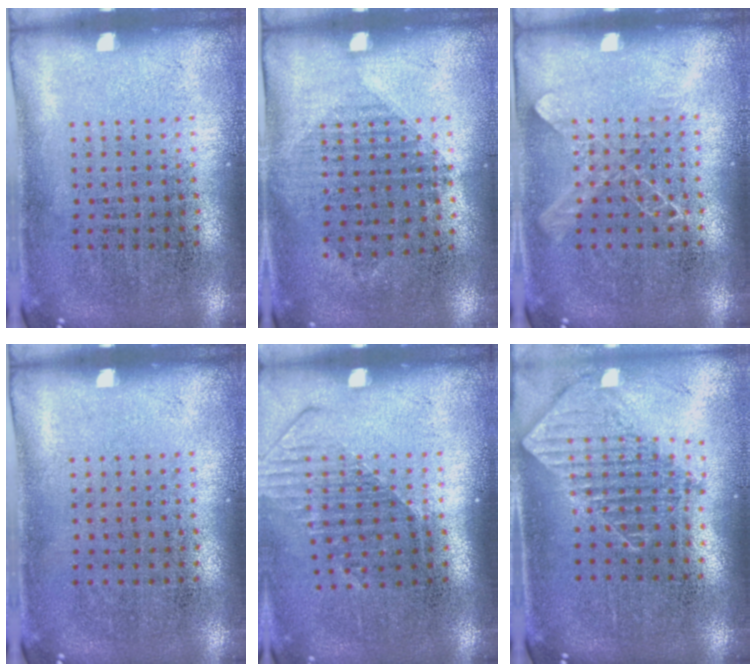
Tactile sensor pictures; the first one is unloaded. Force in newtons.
{"total": 0.9, "press": 0.9, "slide": 0.4}
{"total": 1.3, "press": 1.2, "slide": 0.3}
{"total": 0.0}
{"total": 1.6, "press": 1.2, "slide": 1.1}
{"total": 1.8, "press": 1.5, "slide": 1.1}